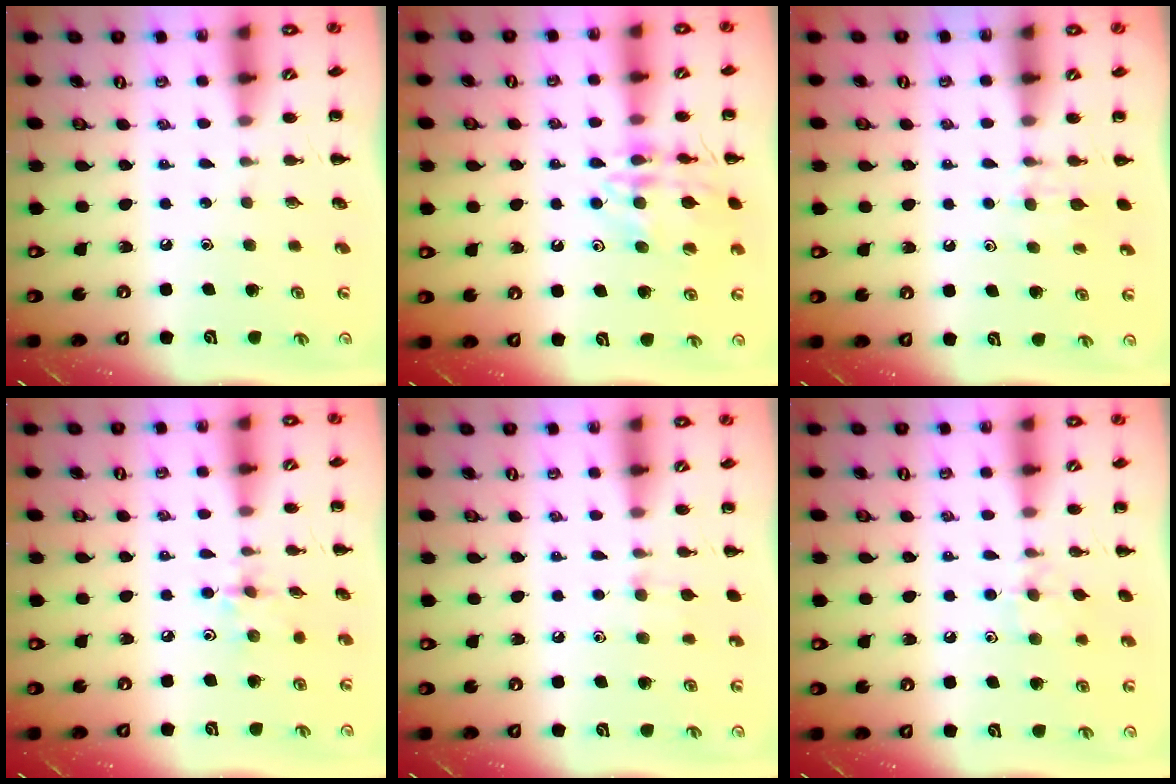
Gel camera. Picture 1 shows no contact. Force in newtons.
{"total": 14.5, "press": 14.4, "slide": 1.4}
{"total": 5.7, "press": 5.4, "slide": 2.0}
{"total": 2.9, "press": 2.9, "slide": 0.5}
{"total": 5.8, "press": 5.4, "slide": 2.2}
{"total": 7.8, "press": 7.5, "slide": 2.0}